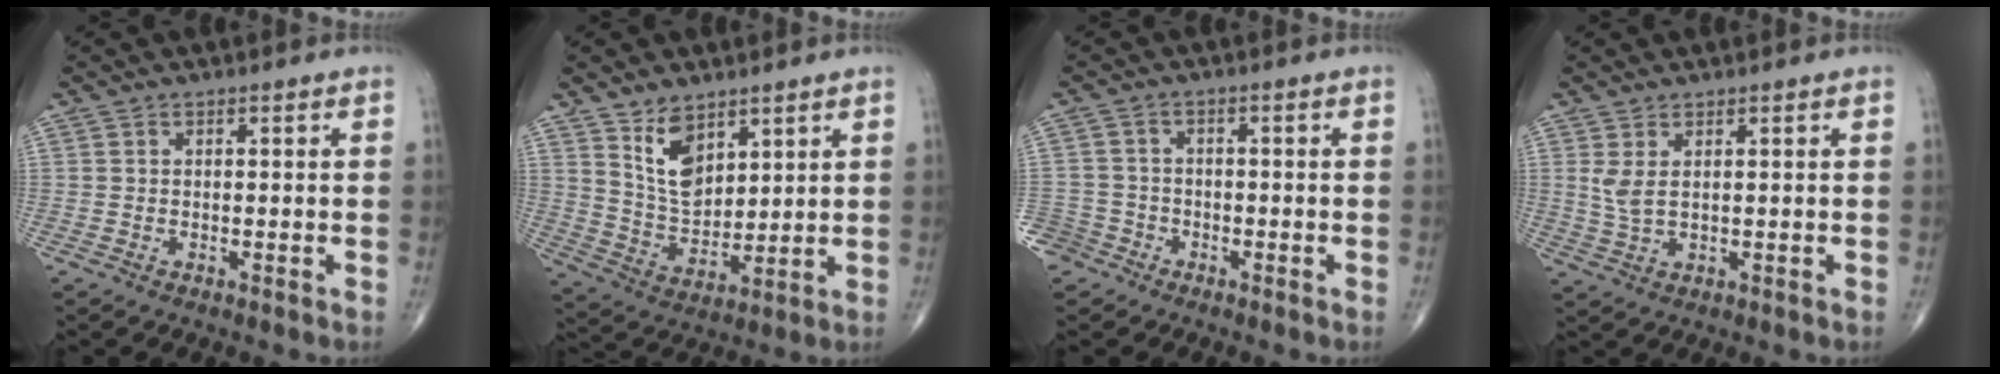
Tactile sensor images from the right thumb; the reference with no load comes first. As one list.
[{"total": 9.1, "force": [5.3, 5.1, 5.4], "torque": [-0.079, -0.040, 0.110]}, {"total": 4.9, "force": [-3.3, 3.6, 0.1], "torque": [0.008, 0.016, -0.070]}, {"total": 3.3, "force": [1.1, 1.2, 2.9], "torque": [-0.068, -0.005, 0.030]}]